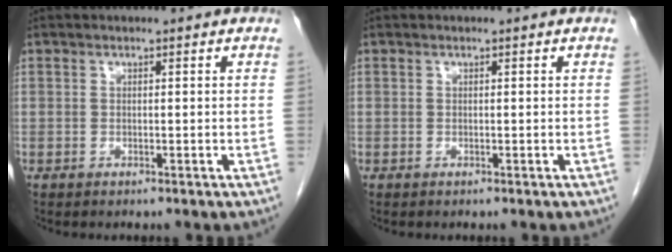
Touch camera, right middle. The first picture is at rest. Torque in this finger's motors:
{"motor_torque": [0.00, 0.00, 0.00, 0.00]}